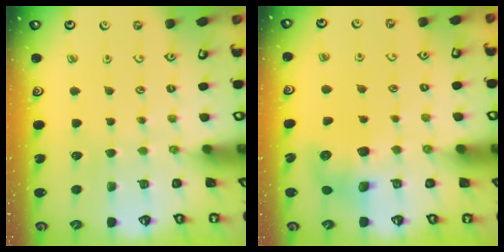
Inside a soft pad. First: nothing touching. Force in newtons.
{"total": 8.8, "press": 8.7, "slide": 0.9}